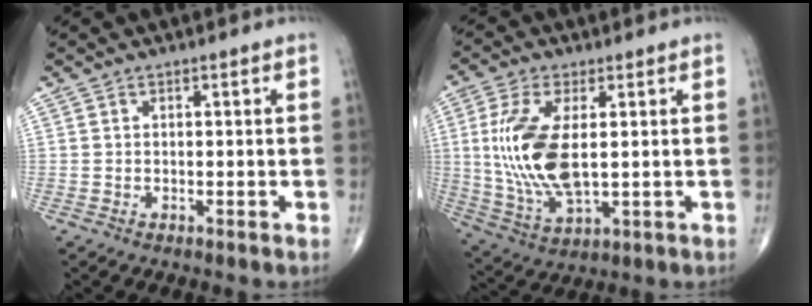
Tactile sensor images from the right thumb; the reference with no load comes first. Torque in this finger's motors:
{"motor_torque": [-0.77, 1.54, 1.40, 0.52, 0.57]}